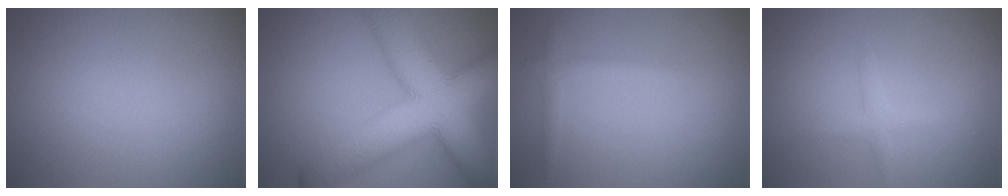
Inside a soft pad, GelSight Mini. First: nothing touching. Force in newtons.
{"total": 13.6, "press": 13.6, "slide": 0.3}
{"total": 1.3, "press": 1.3, "slide": 0.1}
{"total": 1.3, "press": 1.3, "slide": 0.1}